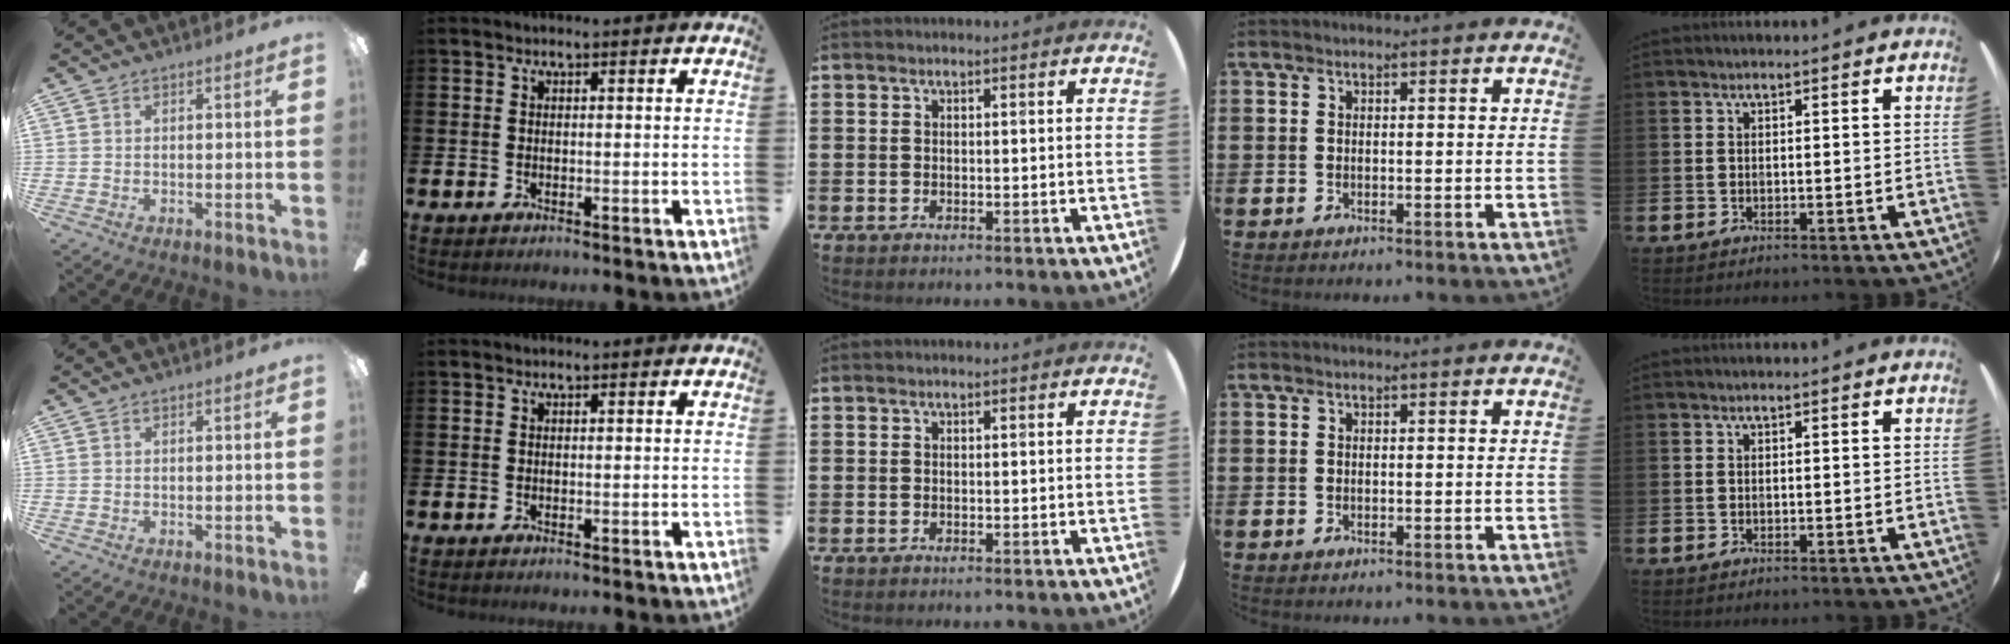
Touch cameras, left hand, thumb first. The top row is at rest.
{}